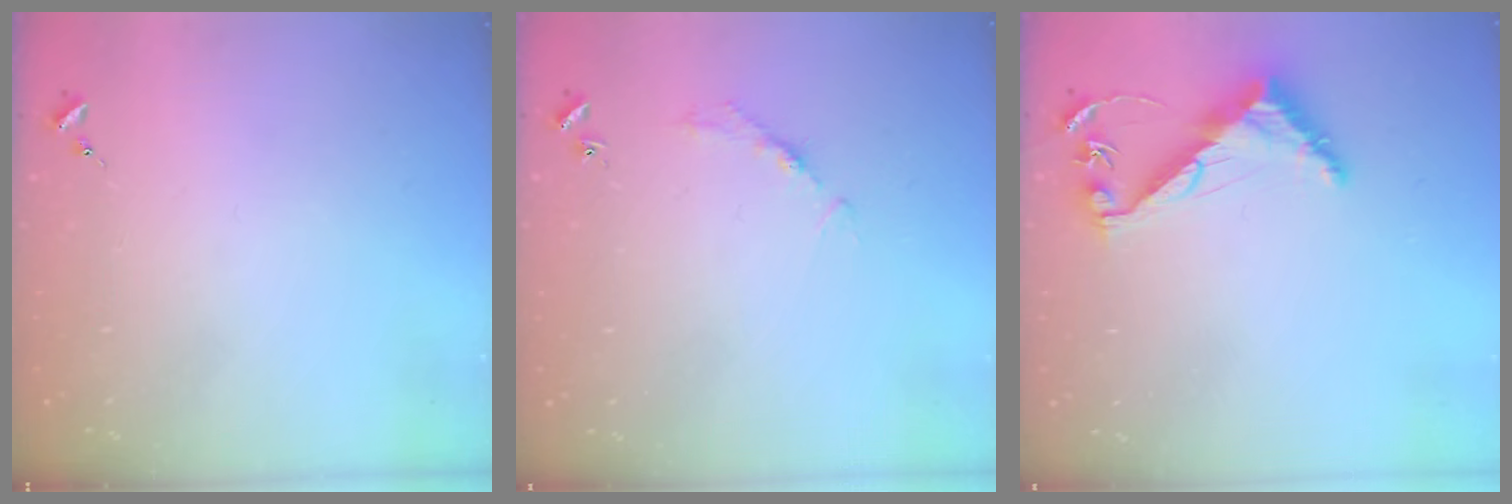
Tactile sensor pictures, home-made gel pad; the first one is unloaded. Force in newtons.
{"total": 2.7, "press": 2.7, "slide": 0.4}
{"total": 7.3, "press": 7.3, "slide": 0.6}